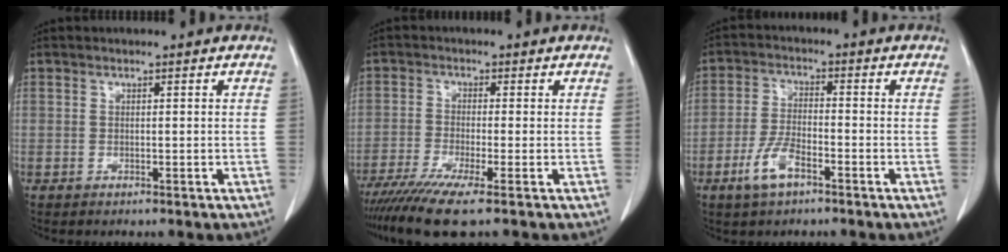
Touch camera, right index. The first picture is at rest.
{"total": 7.9, "force": [-5.6, -0.4, 5.6], "torque": [-0.096, -0.022, -0.097]}
{"total": 6.1, "force": [-3.4, 2.2, 4.5], "torque": [-0.098, -0.003, -0.066]}